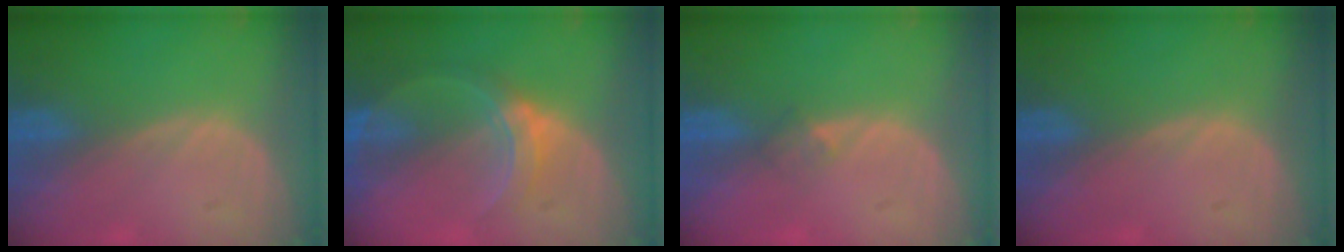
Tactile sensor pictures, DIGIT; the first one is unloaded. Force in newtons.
{"total": 5.8, "press": 5.7, "slide": 0.5}
{"total": 1.5, "press": 1.2, "slide": 1.0}
{"total": 0.0}